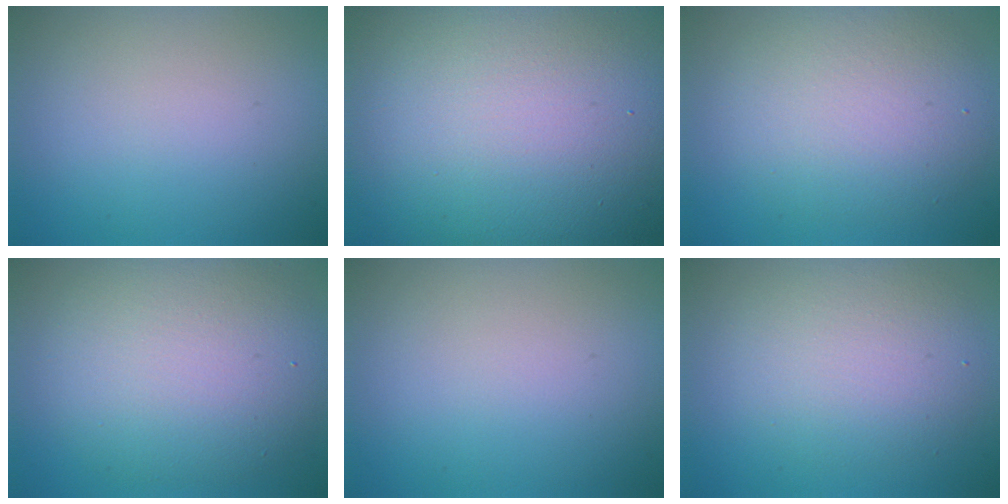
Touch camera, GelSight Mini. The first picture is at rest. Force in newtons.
{"total": 22.3, "press": 22.3, "slide": 1.1}
{"total": 5.9, "press": 5.9, "slide": 0.2}
{"total": 8.0, "press": 8.0, "slide": 0.5}
{"total": 0.0}
{"total": 4.6, "press": 4.5, "slide": 0.1}